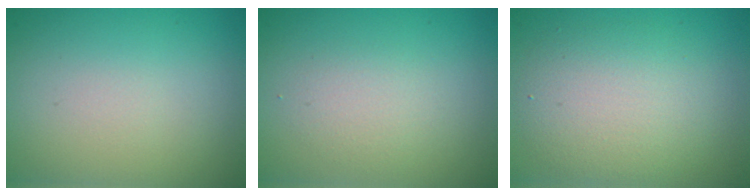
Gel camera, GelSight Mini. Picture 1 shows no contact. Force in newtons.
{"total": 1.7, "press": 1.7, "slide": 0.2}
{"total": 4.2, "press": 4.2, "slide": 0.1}